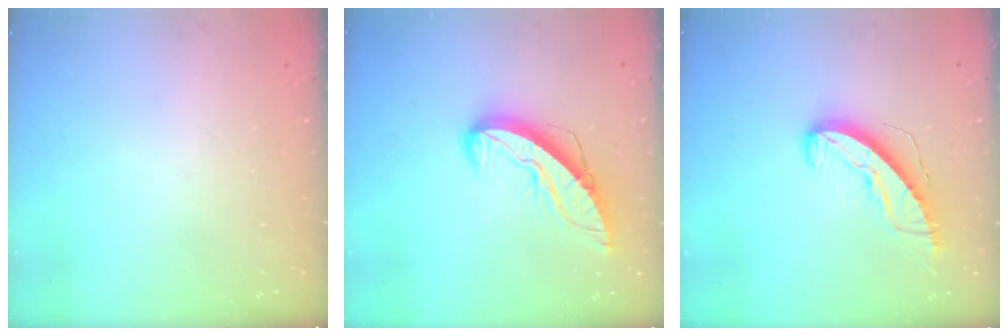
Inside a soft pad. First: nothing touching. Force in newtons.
{"total": 10.1, "press": 10.0, "slide": 0.8}
{"total": 9.4, "press": 9.4, "slide": 0.3}